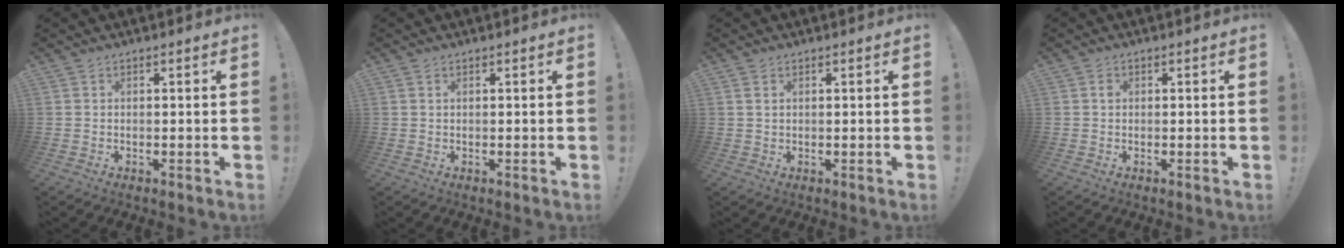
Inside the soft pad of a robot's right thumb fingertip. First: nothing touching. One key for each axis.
{"total": 0.6, "fx": 0.3, "fy": 0.3, "fz": 0.4, "tx": -0.008, "ty": 0.001, "tz": 0.005}
{"total": 1.3, "fx": 0.6, "fy": 0.7, "fz": 0.8, "tx": -0.015, "ty": 0.001, "tz": 0.011}
{"total": 0.6, "fx": 0.0, "fy": 0.6, "fz": 0.3, "tx": -0.005, "ty": 0.004, "tz": -0.001}